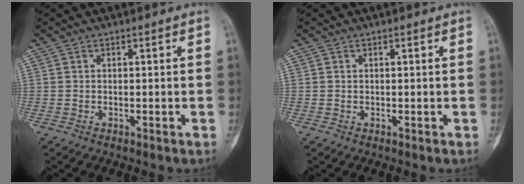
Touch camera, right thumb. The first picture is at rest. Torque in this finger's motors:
{"motor_torque": [-0.43, -0.42, 0.22, 0.02, -0.10]}